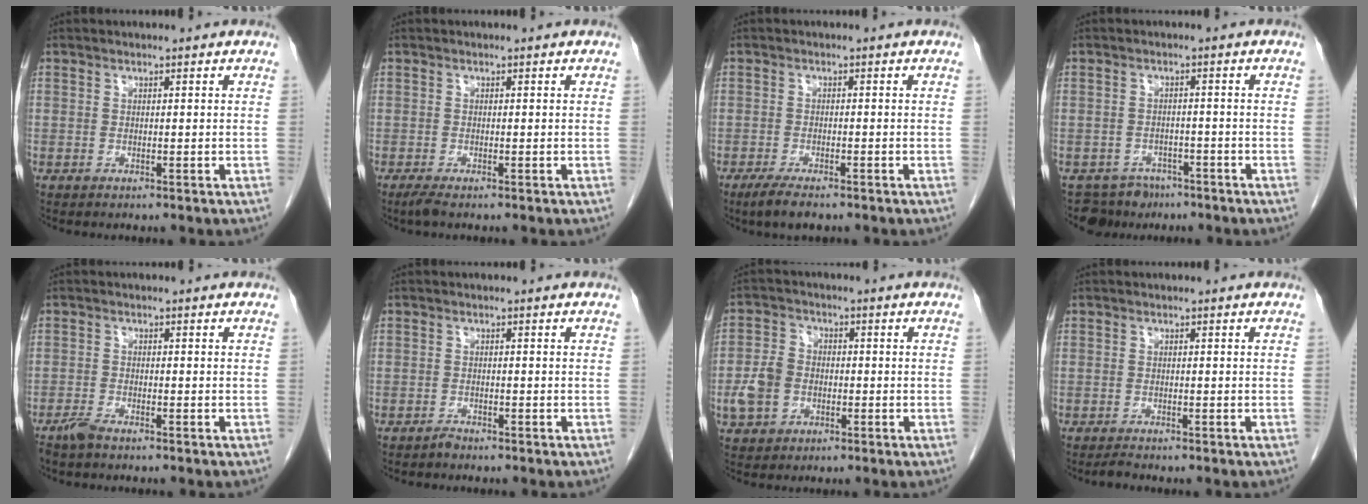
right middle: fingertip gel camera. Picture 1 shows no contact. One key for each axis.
{"total": 1.3, "fx": -0.9, "fy": 0.0, "fz": 0.8, "tx": -0.026, "ty": -0.007, "tz": -0.022}
{"total": 3.8, "fx": -2.8, "fy": 0.8, "fz": 2.5, "tx": -0.051, "ty": -0.008, "tz": -0.048}
{"total": 4.6, "fx": -3.7, "fy": 2.8, "fz": -0.2, "tx": 0.010, "ty": 0.005, "tz": -0.056}
{"total": 1.9, "fx": -1.7, "fy": 0.2, "fz": 0.9, "tx": -0.027, "ty": -0.004, "tz": -0.034}
{"total": 0.8, "fx": -0.8, "fy": 0.1, "fz": 0.0, "tx": 0.000, "ty": -0.001, "tz": -0.015}
{"total": 5.8, "fx": -1.6, "fy": 4.6, "fz": 3.2, "tx": -0.083, "ty": 0.010, "tz": -0.029}
{"total": 1.0, "fx": -0.9, "fy": -0.1, "fz": 0.2, "tx": -0.010, "ty": -0.005, "tz": -0.017}